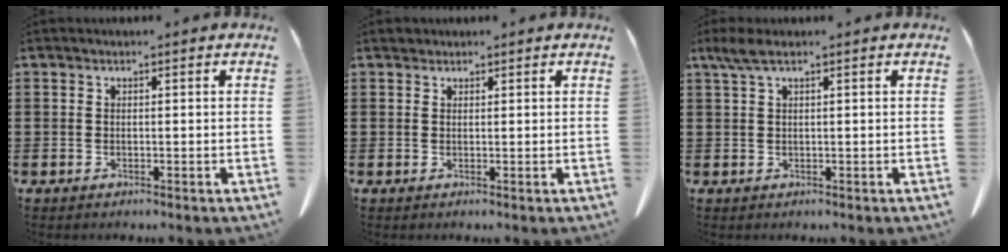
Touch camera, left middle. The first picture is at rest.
{"total": 0.8, "force": [0.7, 0.3, 0.0], "torque": [-0.004, 0.001, 0.015]}
{"total": 2.3, "force": [1.1, 0.4, 2.0], "torque": [-0.048, -0.001, 0.018]}